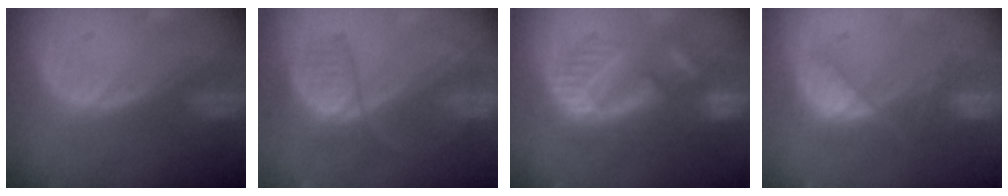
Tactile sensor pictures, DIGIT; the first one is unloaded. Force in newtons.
{"total": 6.8, "press": 6.0, "slide": 3.3}
{"total": 10.5, "press": 9.6, "slide": 4.1}
{"total": 6.9, "press": 6.9, "slide": 1.1}